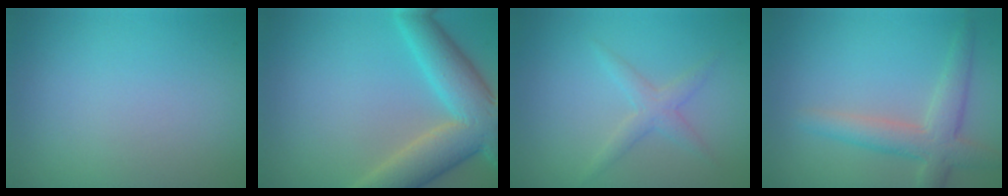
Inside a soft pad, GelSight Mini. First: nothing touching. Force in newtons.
{"total": 8.2, "press": 8.1, "slide": 0.6}
{"total": 1.8, "press": 1.8, "slide": 0.1}
{"total": 3.9, "press": 3.9, "slide": 0.2}